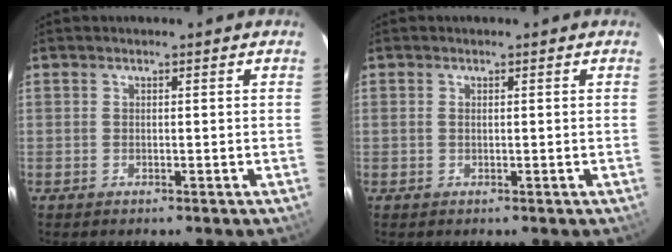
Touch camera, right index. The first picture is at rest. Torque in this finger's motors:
{"motor_torque": [-0.29, 0.33, -0.15, -0.02]}